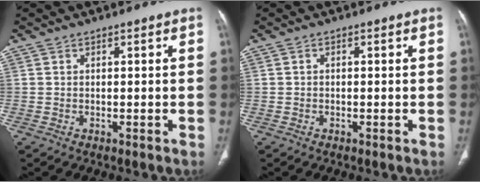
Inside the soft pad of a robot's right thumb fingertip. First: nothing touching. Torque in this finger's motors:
{"motor_torque": [-0.46, 0.31, 0.05, 0.36, 0.03]}